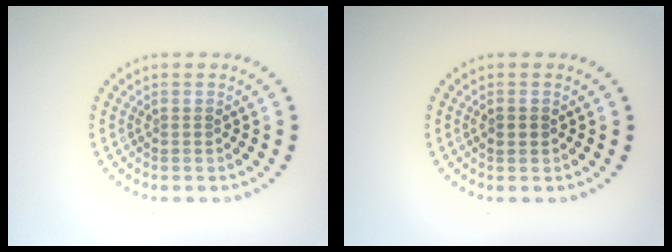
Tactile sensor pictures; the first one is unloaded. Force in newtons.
{"total": 1.2, "press": 1.2, "slide": 0.0}